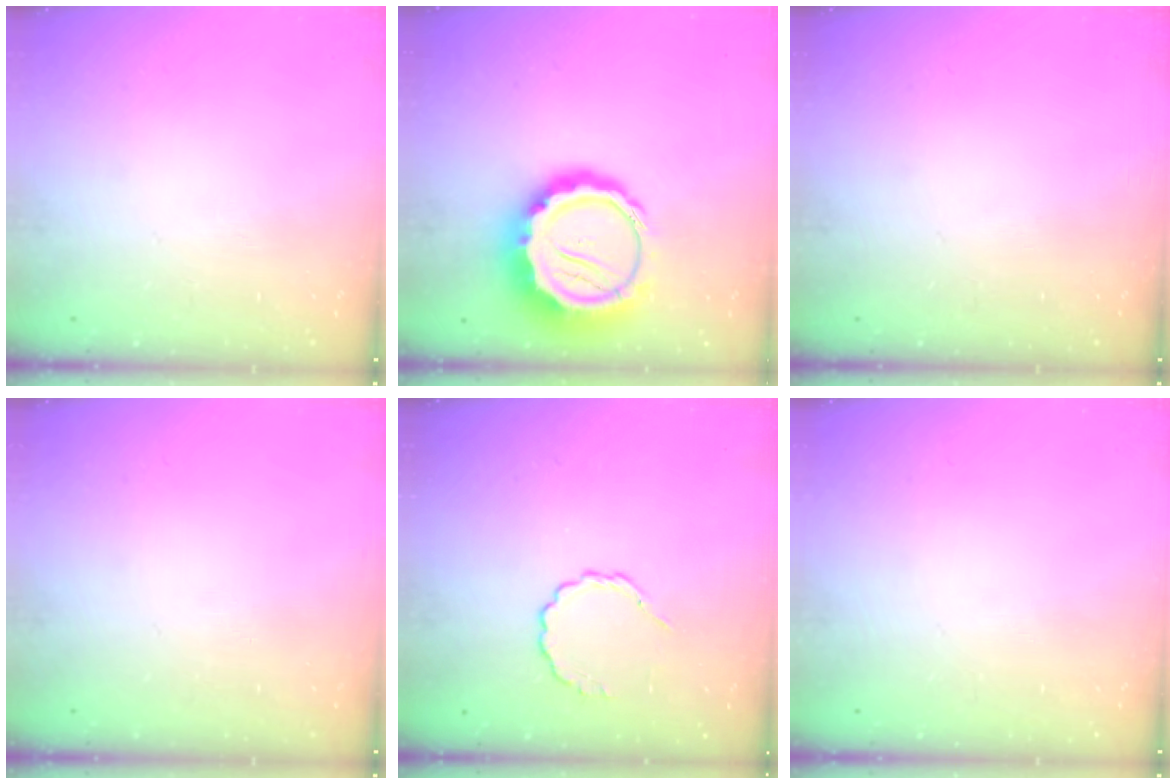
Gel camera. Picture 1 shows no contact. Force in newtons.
{"total": 14.7, "press": 14.4, "slide": 3.1}
{"total": 0.0}
{"total": 0.0}
{"total": 4.1, "press": 3.9, "slide": 1.3}
{"total": 0.0}